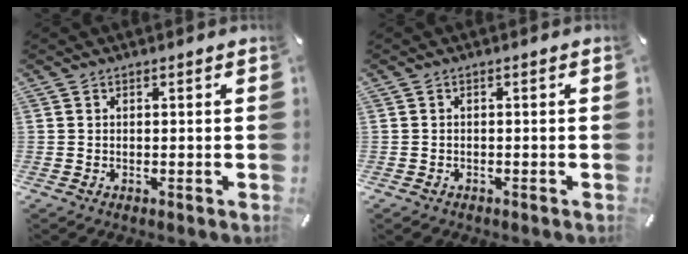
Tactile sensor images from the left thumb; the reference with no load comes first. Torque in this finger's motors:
{"motor_torque": [0.07, 0.53, 0.42, 0.15, 0.11]}